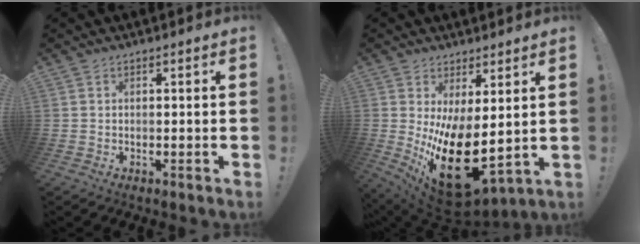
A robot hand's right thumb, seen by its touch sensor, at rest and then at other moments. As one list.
[{"total": 18.2, "force": [-0.9, 8.6, 16.0], "torque": [-0.257, -0.022, 0.005]}]